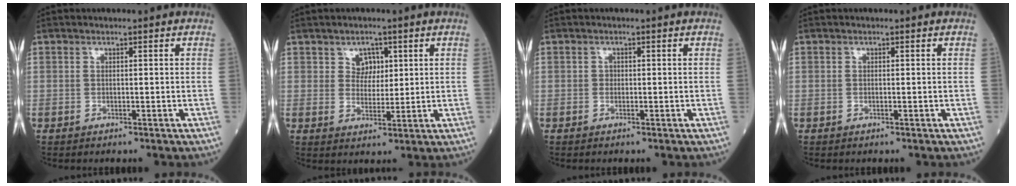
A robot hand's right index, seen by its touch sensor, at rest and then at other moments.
{"total": 4.6, "force": [1.9, 3.6, 2.2], "torque": [-0.040, 0.010, 0.038]}
{"total": 1.0, "force": [-0.1, 0.9, 0.5], "torque": [-0.026, 0.013, -0.001]}
{"total": 0.0}